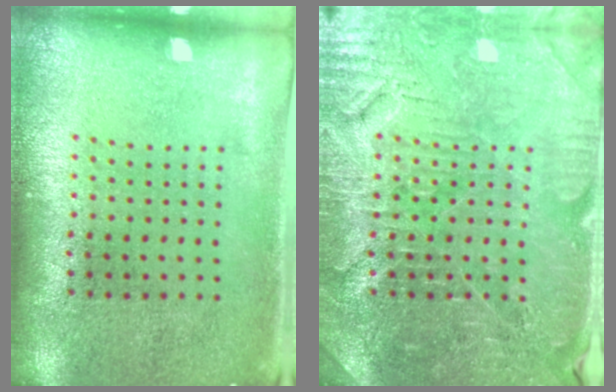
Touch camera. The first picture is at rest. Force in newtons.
{"total": 4.1, "press": 4.0, "slide": 0.9}